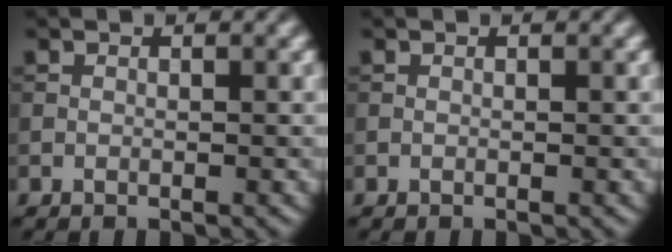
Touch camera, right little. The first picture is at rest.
{"total": 0.0}